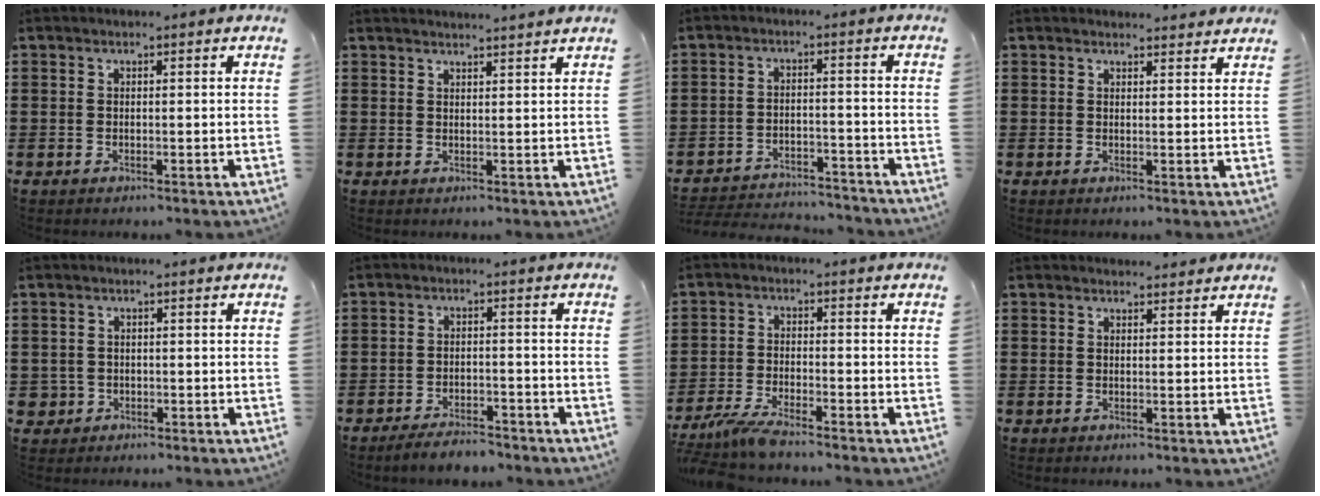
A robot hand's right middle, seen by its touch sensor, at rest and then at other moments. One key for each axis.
{"total": 2.0, "fx": 1.9, "fy": -0.3, "fz": 0.2, "tx": -0.007, "ty": 0.000, "tz": 0.038}
{"total": 3.9, "fx": -3.8, "fy": 0.5, "fz": 0.2, "tx": -0.016, "ty": 0.000, "tz": -0.083}
{"total": 1.7, "fx": 1.7, "fy": 0.2, "fz": 0.0, "tx": 0.003, "ty": 0.000, "tz": 0.031}
{"total": 1.5, "fx": -0.5, "fy": 1.4, "fz": 0.3, "tx": -0.010, "ty": 0.003, "tz": -0.014}
{"total": 3.5, "fx": -3.4, "fy": 0.5, "fz": 0.6, "tx": -0.013, "ty": 0.003, "tz": -0.068}
{"total": 4.3, "fx": -4.0, "fy": 0.0, "fz": 1.7, "tx": -0.051, "ty": -0.013, "tz": -0.082}
{"total": 1.3, "fx": 1.3, "fy": 0.1, "fz": 0.0, "tx": 0.004, "ty": -0.005, "tz": 0.024}